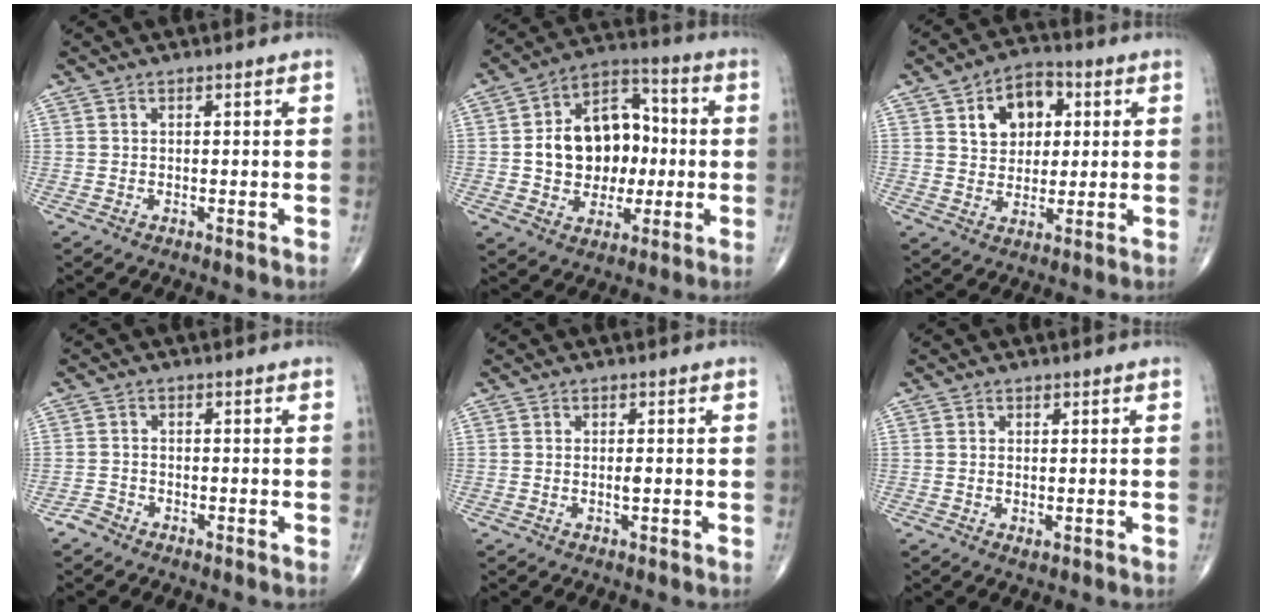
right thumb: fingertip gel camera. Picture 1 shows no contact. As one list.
[{"total": 16.1, "force": [-0.1, 12.0, 10.7], "torque": [-0.122, 0.033, 0.001]}, {"total": 9.9, "force": [3.2, 7.2, 6.0], "torque": [-0.057, -0.002, 0.049]}, {"total": 1.7, "force": [-1.5, 0.9, 0.1], "torque": [-0.003, 0.001, -0.032]}, {"total": 1.1, "force": [-0.1, 0.3, 1.0], "torque": [-0.017, -0.001, -0.002]}, {"total": 1.2, "force": [-0.2, 0.5, 1.0], "torque": [-0.020, -0.005, 0.000]}]